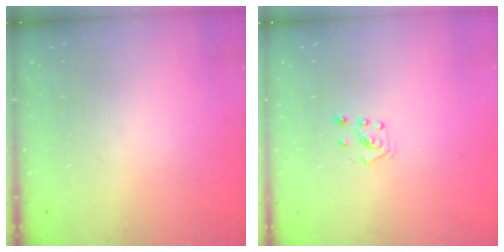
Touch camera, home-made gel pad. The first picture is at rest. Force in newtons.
{"total": 2.8, "press": 2.8, "slide": 0.2}